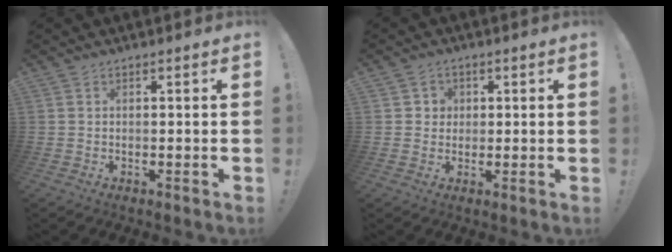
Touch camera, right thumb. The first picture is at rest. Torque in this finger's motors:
{"motor_torque": [0.33, 0.23, 0.20, -0.13, -0.02]}